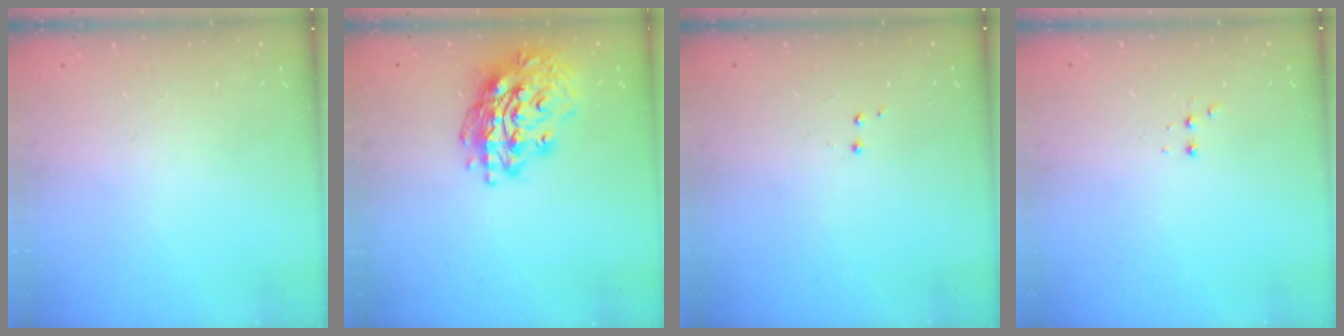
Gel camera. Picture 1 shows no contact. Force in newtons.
{"total": 17.4, "press": 17.3, "slide": 1.8}
{"total": 2.9, "press": 2.8, "slide": 0.7}
{"total": 2.4, "press": 2.2, "slide": 0.9}